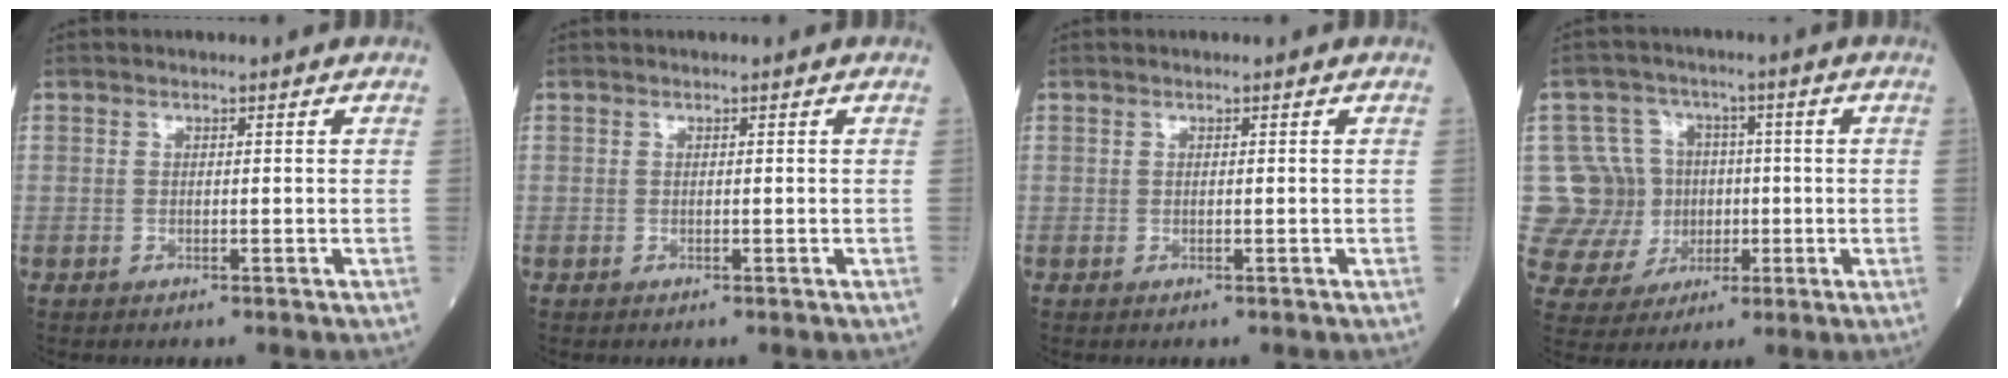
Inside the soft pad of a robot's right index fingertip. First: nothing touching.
{"total": 0.0}
{"total": 0.0}
{"total": 11.3, "force": [0.2, 11.1, 2.2], "torque": [-0.057, 0.040, 0.020]}